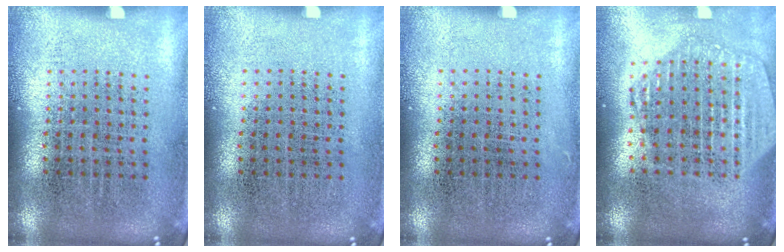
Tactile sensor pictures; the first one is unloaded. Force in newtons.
{"total": 0.0}
{"total": 0.0}
{"total": 2.3, "press": 2.0, "slide": 1.0}